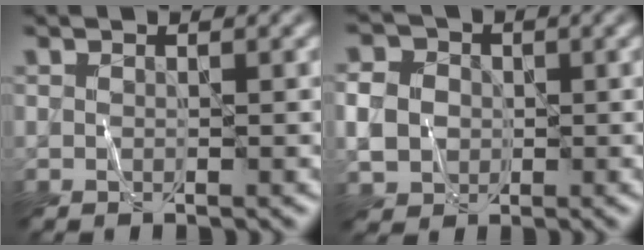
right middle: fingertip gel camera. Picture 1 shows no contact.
{"total": 3.9, "force": [-0.2, 3.5, 1.8], "torque": [-0.038, 0.004, -0.008]}